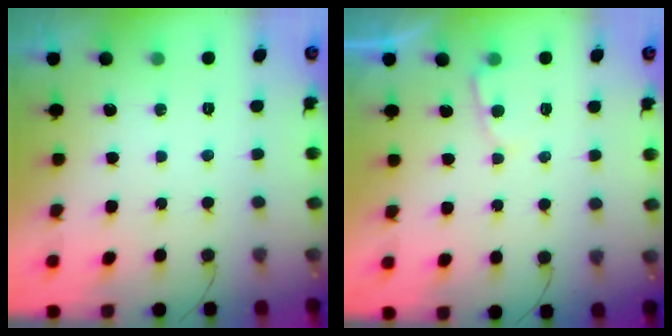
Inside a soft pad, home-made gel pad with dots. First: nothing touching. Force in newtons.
{"total": 3.0, "press": 2.9, "slide": 0.3}